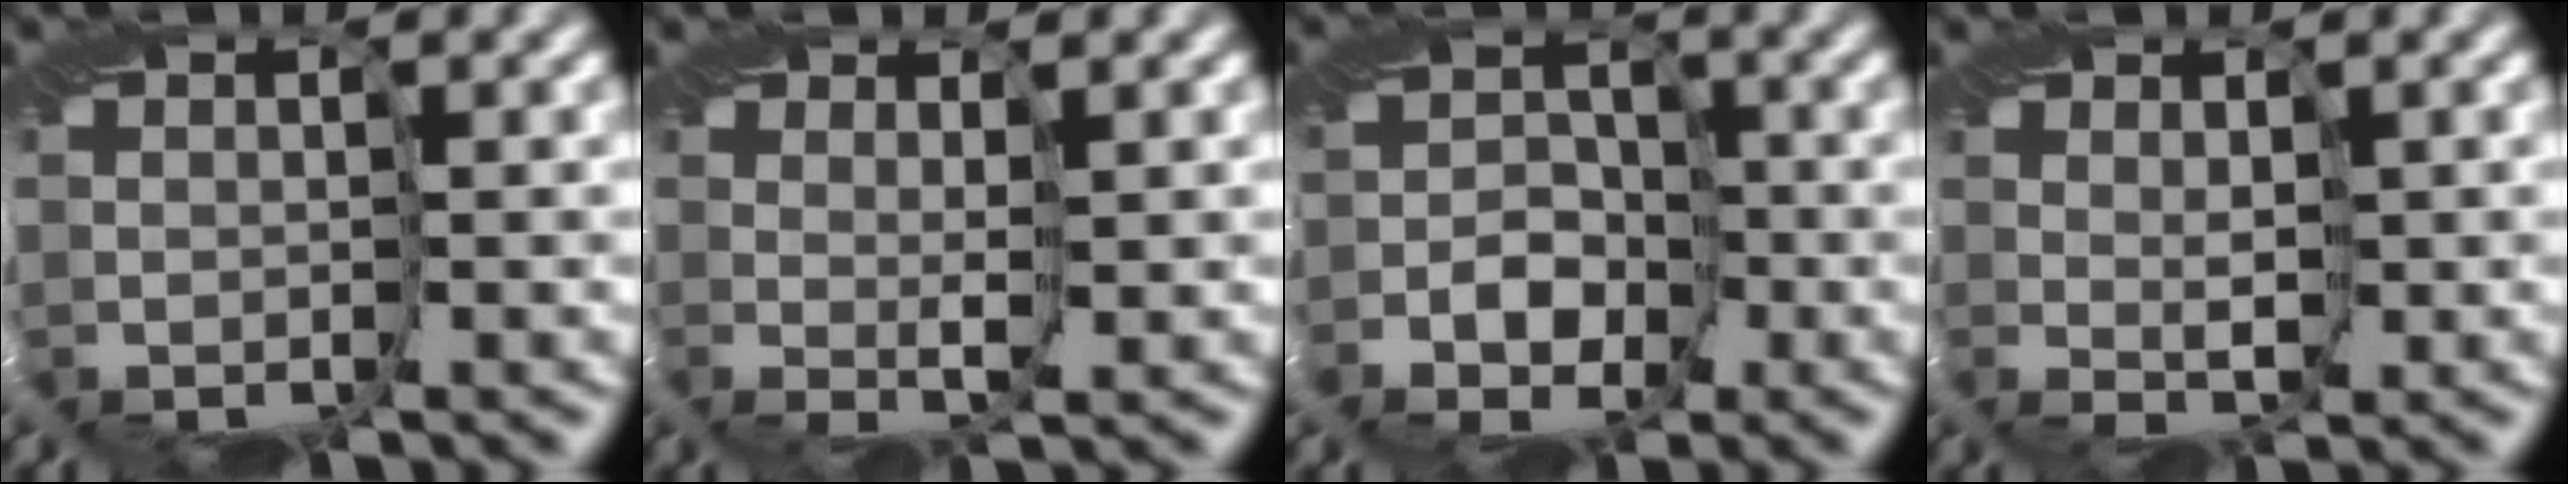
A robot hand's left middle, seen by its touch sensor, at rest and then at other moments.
{"total": 1.8, "force": [1.2, -1.3, -0.4], "torque": [0.002, -0.002, 0.025]}
{"total": 2.8, "force": [-2.0, 1.9, 0.4], "torque": [0.016, 0.005, -0.044]}
{"total": 0.9, "force": [0.8, -0.4, 0.1], "torque": [-0.002, 0.000, 0.016]}